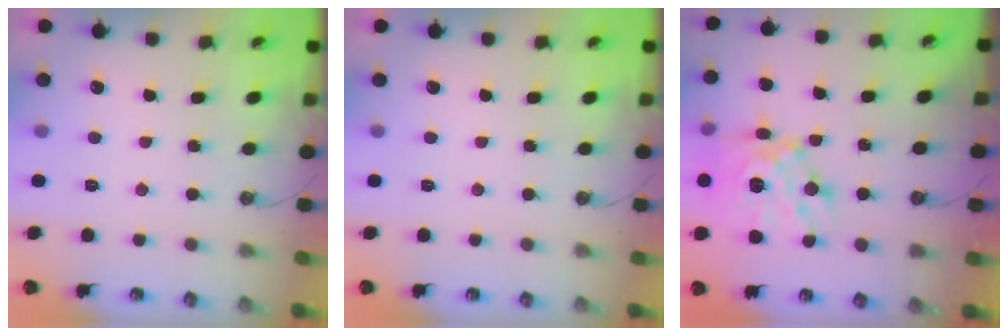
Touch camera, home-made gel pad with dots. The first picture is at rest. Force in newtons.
{"total": 0.0}
{"total": 18.0, "press": 18.0, "slide": 1.6}